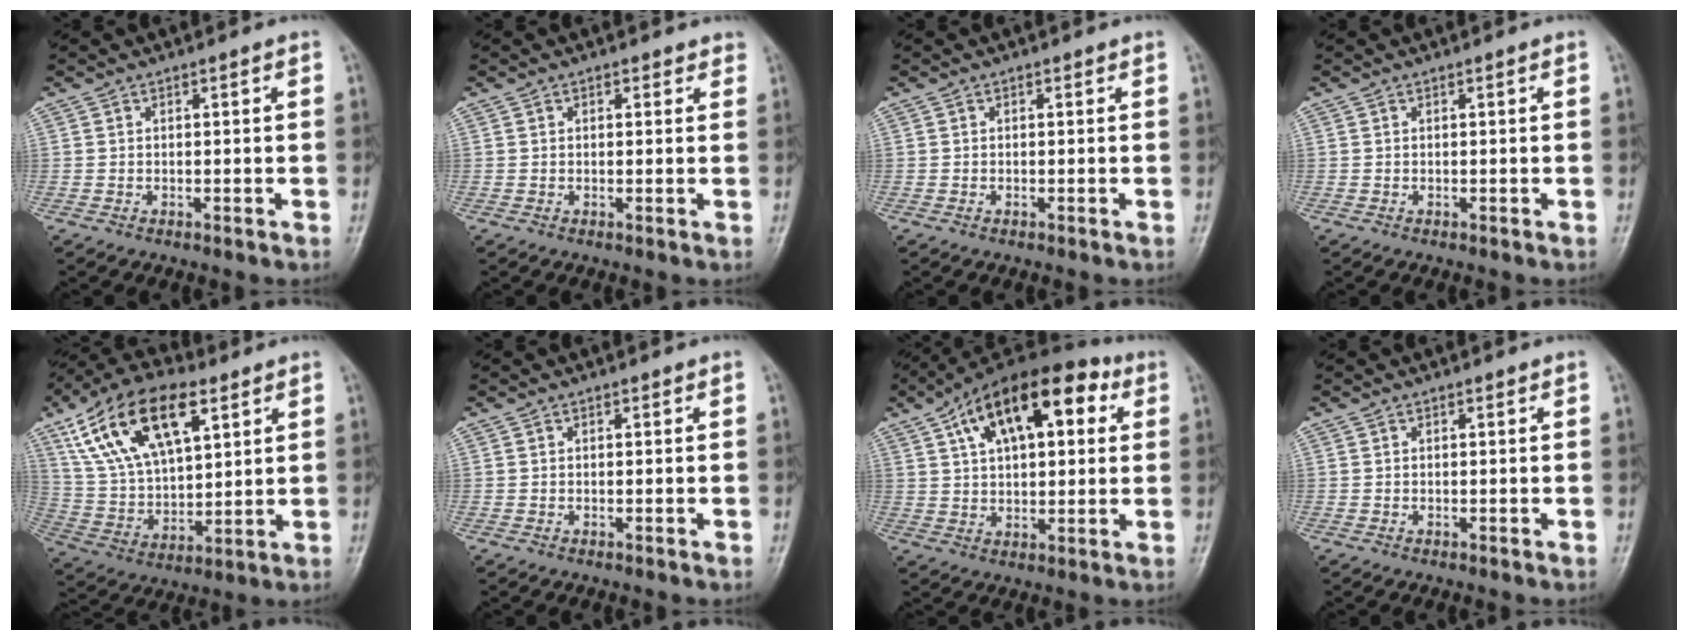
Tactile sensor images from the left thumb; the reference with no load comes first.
{"total": 1.4, "force": [0.9, 1.0, 0.5], "torque": [0.009, -0.003, 0.006]}
{"total": 0.0}
{"total": 0.0}
{"total": 20.4, "force": [9.6, 10.1, 14.8], "torque": [-0.254, -0.013, 0.180]}
{"total": 0.0}
{"total": 19.1, "force": [7.4, 9.6, 14.7], "torque": [-0.207, 0.015, 0.114]}
{"total": 0.0}